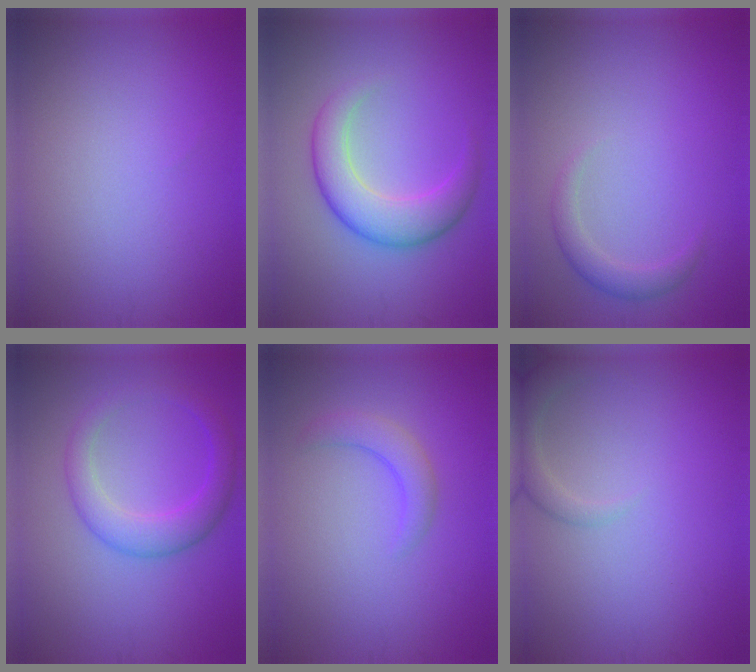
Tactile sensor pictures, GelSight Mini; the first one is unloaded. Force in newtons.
{"total": 4.6, "press": 4.6, "slide": 0.2}
{"total": 1.8, "press": 1.8, "slide": 0.2}
{"total": 2.6, "press": 2.6, "slide": 0.2}
{"total": 2.3, "press": 2.3, "slide": 0.4}
{"total": 2.3, "press": 2.3, "slide": 0.3}